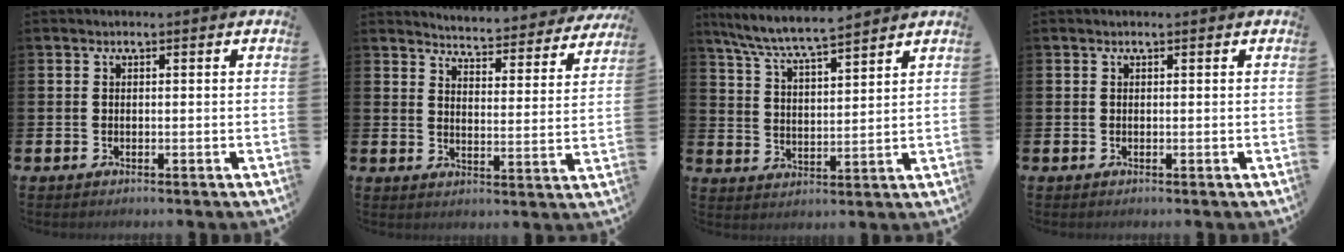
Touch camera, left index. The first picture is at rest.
{"total": 4.9, "force": [4.8, 0.2, 0.3], "torque": [-0.023, -0.043, 0.081]}
{"total": 7.0, "force": [6.7, 0.3, 1.9], "torque": [-0.065, -0.036, 0.119]}
{"total": 0.0}